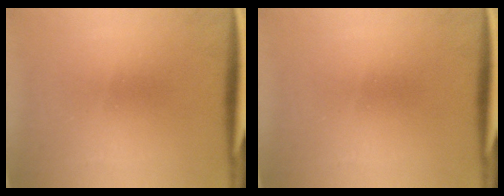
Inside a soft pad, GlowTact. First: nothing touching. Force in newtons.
{"total": 0.0}